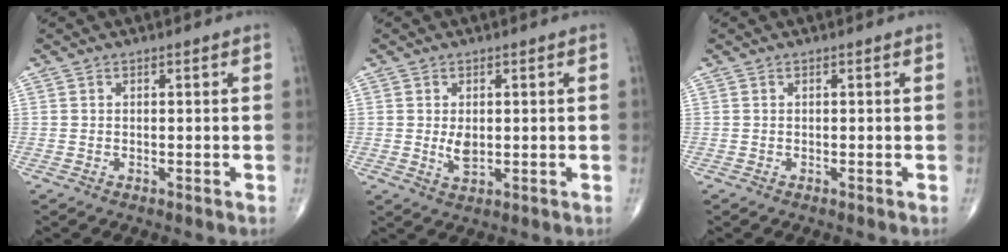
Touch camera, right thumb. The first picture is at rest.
{"total": 3.1, "force": [0.2, 1.8, 2.6], "torque": [-0.044, -0.008, 0.009]}
{"total": 0.0}